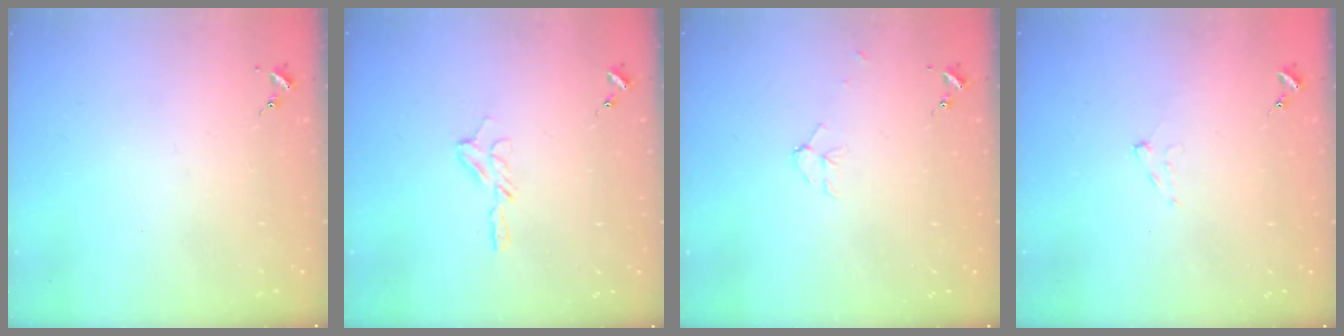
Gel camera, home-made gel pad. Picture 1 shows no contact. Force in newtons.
{"total": 6.9, "press": 6.9, "slide": 0.7}
{"total": 5.5, "press": 5.5, "slide": 0.6}
{"total": 6.0, "press": 6.0, "slide": 0.6}